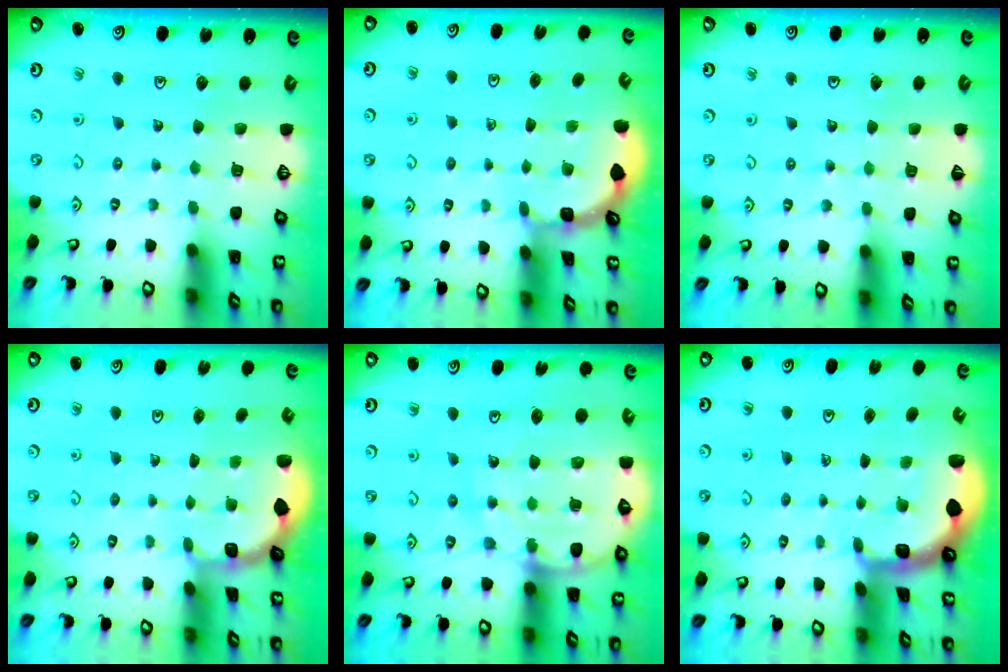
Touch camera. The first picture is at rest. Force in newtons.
{"total": 1.5, "press": 1.5, "slide": 0.2}
{"total": 2.8, "press": 2.8, "slide": 0.3}
{"total": 1.9, "press": 1.8, "slide": 0.7}
{"total": 14.4, "press": 14.1, "slide": 3.2}
{"total": 2.1, "press": 1.9, "slide": 0.8}